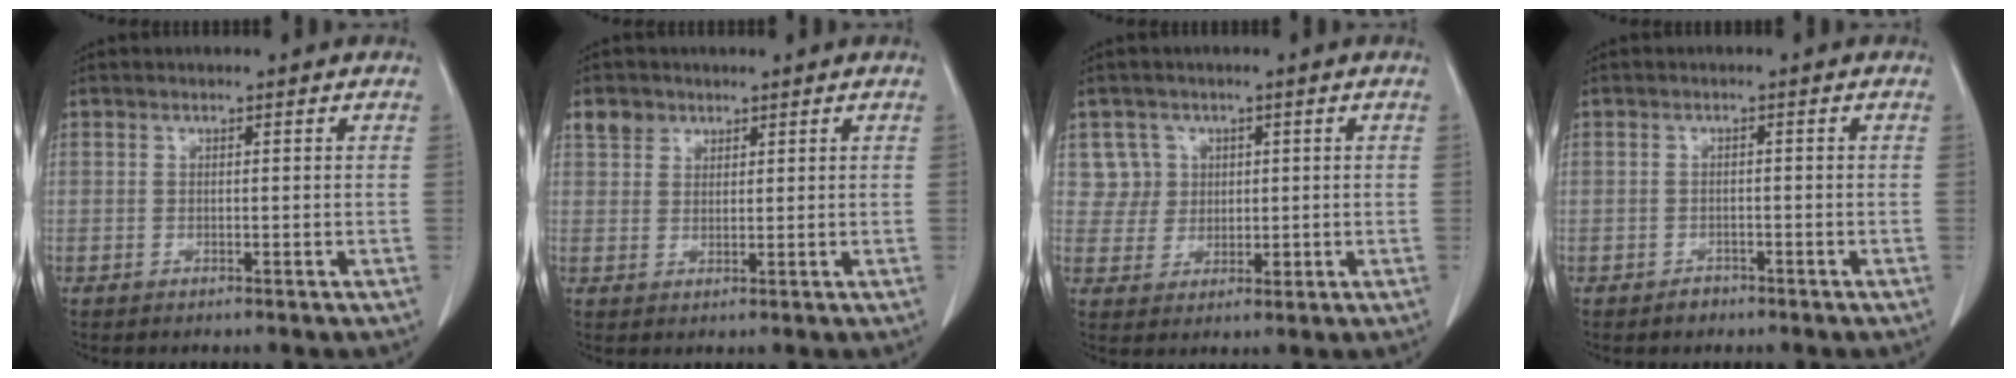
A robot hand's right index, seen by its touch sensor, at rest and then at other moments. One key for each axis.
{"total": 3.2, "fx": 2.1, "fy": 2.3, "fz": 0.6, "tx": -0.008, "ty": 0.008, "tz": 0.041}
{"total": 4.8, "fx": 1.7, "fy": 4.4, "fz": -0.3, "tx": 0.017, "ty": 0.009, "tz": 0.035}
{"total": 1.6, "fx": -1.2, "fy": 1.0, "fz": 0.3, "tx": -0.005, "ty": 0.002, "tz": -0.017}